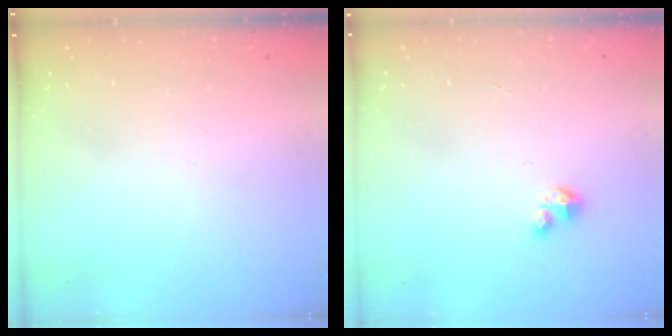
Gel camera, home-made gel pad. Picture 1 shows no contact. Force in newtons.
{"total": 1.9, "press": 1.9, "slide": 0.1}